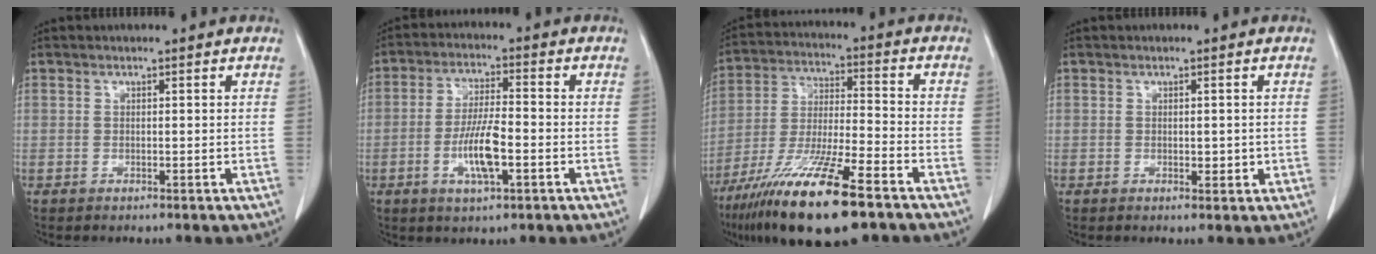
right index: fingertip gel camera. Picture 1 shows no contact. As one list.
[{"total": 7.8, "force": [-2.4, 1.6, 7.3], "torque": [-0.145, -0.002, -0.043]}, {"total": 18.1, "force": [-11.5, 2.2, 13.7], "torque": [-0.265, -0.044, -0.211]}, {"total": 1.6, "force": [-0.1, 0.9, 1.3], "torque": [-0.017, -0.002, 0.002]}]